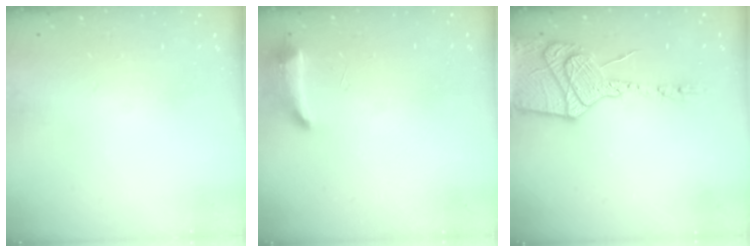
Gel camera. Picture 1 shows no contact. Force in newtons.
{"total": 8.3, "press": 8.1, "slide": 1.8}
{"total": 24.1, "press": 21.5, "slide": 10.8}